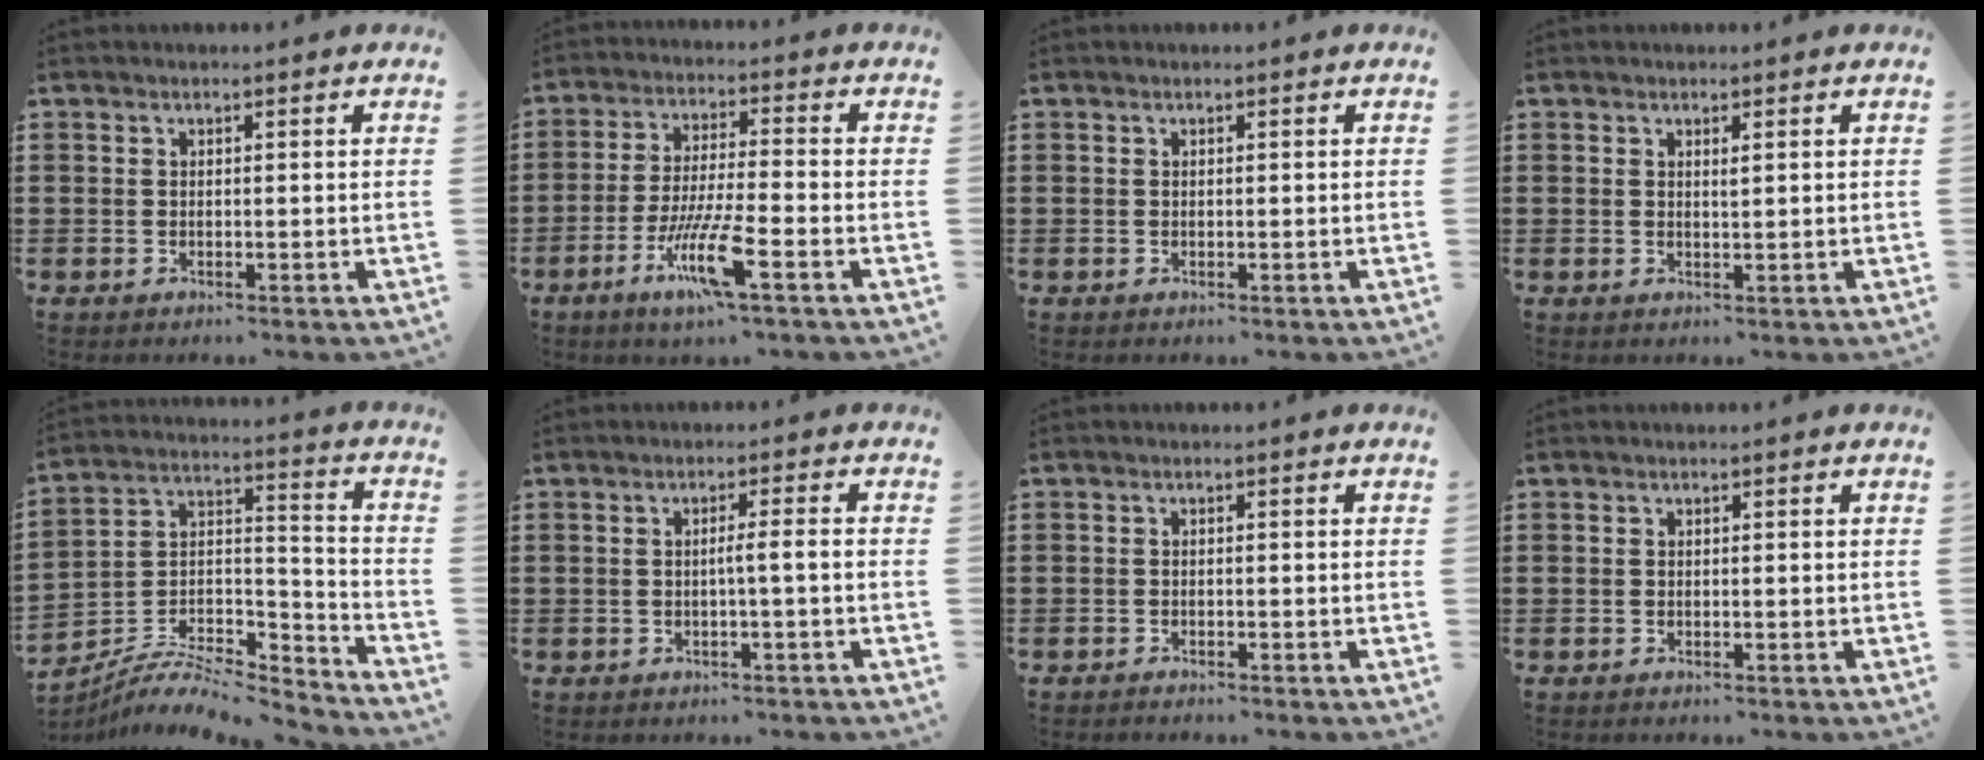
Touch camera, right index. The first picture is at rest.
{"total": 9.6, "force": [-4.8, 1.2, 8.2], "torque": [-0.169, -0.008, -0.092]}
{"total": 0.0}
{"total": 0.8, "force": [0.5, 0.1, 0.7], "torque": [-0.015, 0.000, 0.009]}
{"total": 7.2, "force": [-6.1, 2.8, 2.7], "torque": [-0.051, 0.004, -0.120]}
{"total": 2.2, "force": [-0.6, -0.3, 2.2], "torque": [-0.038, -0.004, -0.014]}
{"total": 0.8, "force": [-0.8, 0.0, 0.1], "torque": [-0.003, -0.001, -0.017]}
{"total": 0.0}